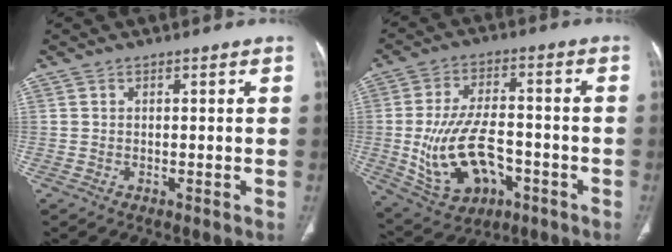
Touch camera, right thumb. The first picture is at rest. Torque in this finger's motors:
{"motor_torque": [2.35, 1.90, 1.44, -0.79, 0.42]}